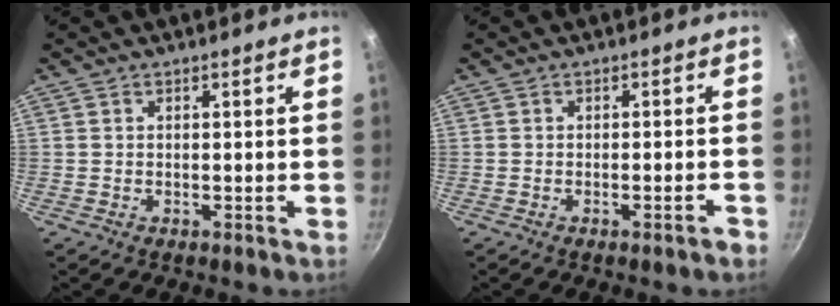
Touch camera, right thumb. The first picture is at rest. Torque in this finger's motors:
{"motor_torque": [-0.37, -0.28, -0.12, -0.20, 0.00]}